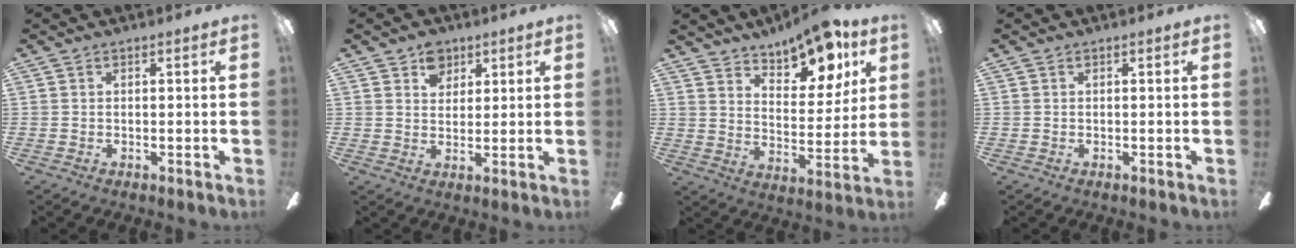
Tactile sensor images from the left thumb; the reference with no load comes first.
{"total": 6.4, "force": [3.8, 4.5, 2.4], "torque": [-0.029, -0.003, 0.066]}
{"total": 13.0, "force": [10.2, 5.1, 6.1], "torque": [-0.080, -0.062, 0.179]}
{"total": 0.0}